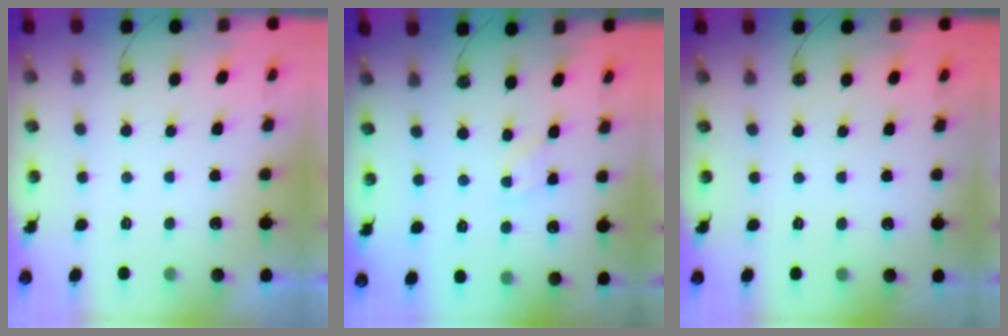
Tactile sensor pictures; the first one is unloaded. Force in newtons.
{"total": 2.0, "press": 2.0, "slide": 0.3}
{"total": 0.0}